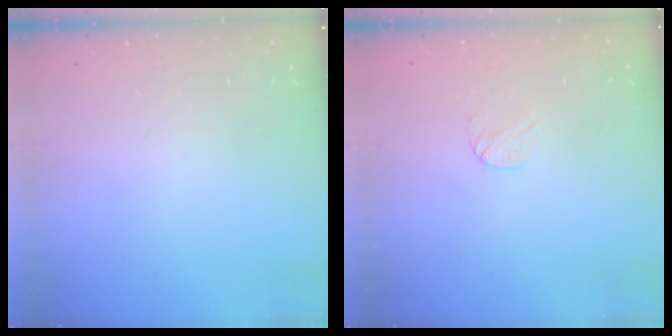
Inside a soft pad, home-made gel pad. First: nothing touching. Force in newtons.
{"total": 4.2, "press": 4.2, "slide": 0.3}